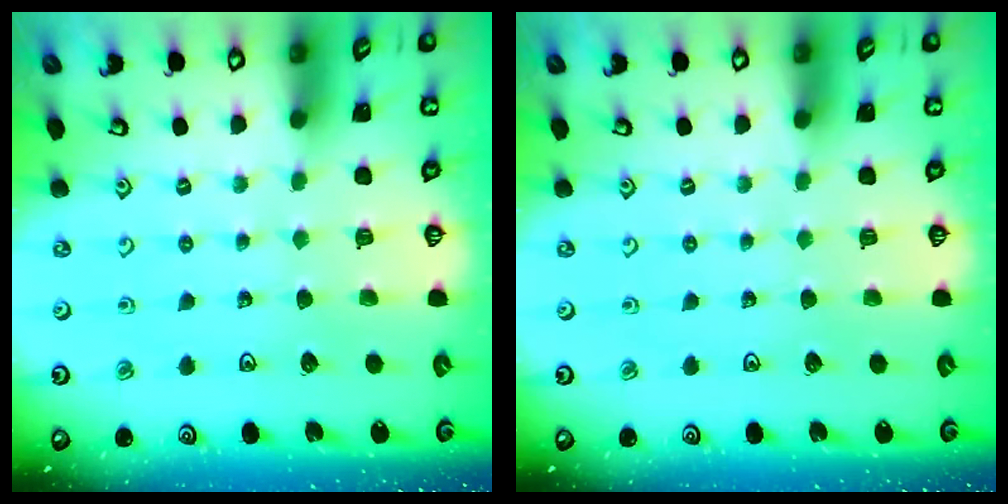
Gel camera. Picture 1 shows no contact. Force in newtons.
{"total": 0.0}